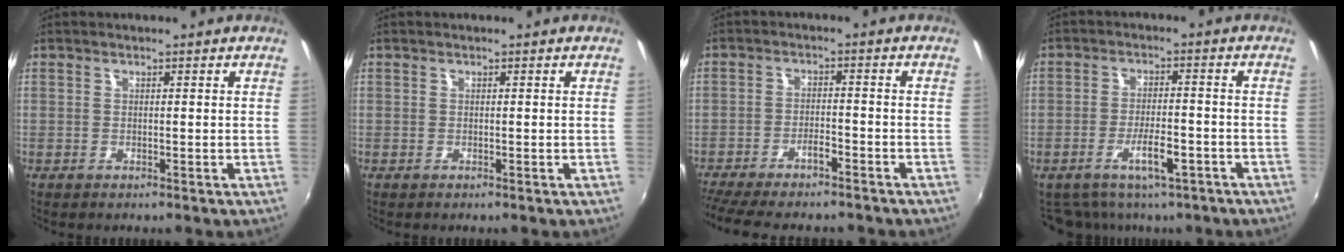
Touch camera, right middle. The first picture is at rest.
{"total": 0.0}
{"total": 11.1, "force": [-9.7, 1.8, 5.0], "torque": [-0.118, -0.013, -0.157]}
{"total": 6.5, "force": [-4.2, 2.5, 4.2], "torque": [-0.086, -0.006, -0.062]}